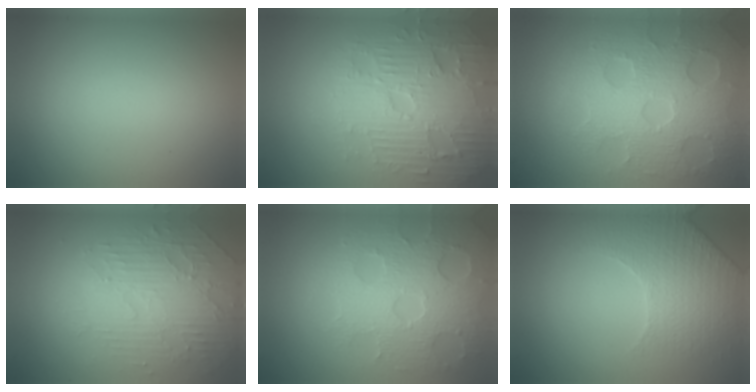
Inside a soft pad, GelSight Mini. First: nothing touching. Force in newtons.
{"total": 5.2, "press": 5.0, "slide": 1.1}
{"total": 7.3, "press": 5.7, "slide": 4.5}
{"total": 5.1, "press": 3.5, "slide": 3.7}
{"total": 6.1, "press": 5.1, "slide": 3.4}
{"total": 2.6, "press": 2.4, "slide": 1.0}